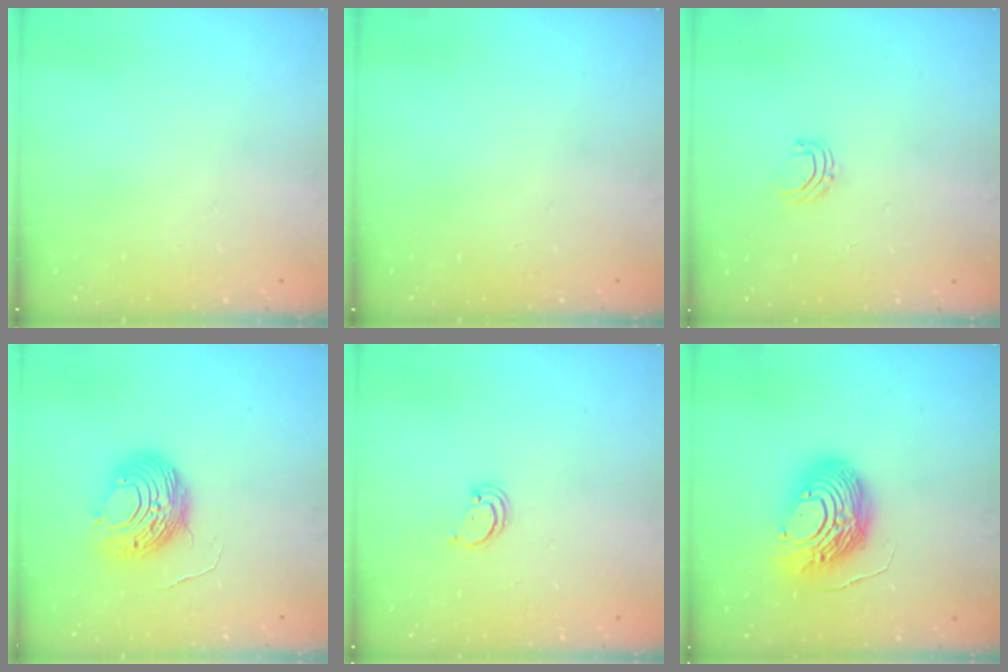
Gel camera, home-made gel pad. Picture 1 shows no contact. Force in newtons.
{"total": 0.0}
{"total": 4.2, "press": 4.2, "slide": 0.2}
{"total": 10.3, "press": 10.3, "slide": 0.7}
{"total": 2.1, "press": 2.1, "slide": 0.2}
{"total": 17.7, "press": 17.6, "slide": 1.6}